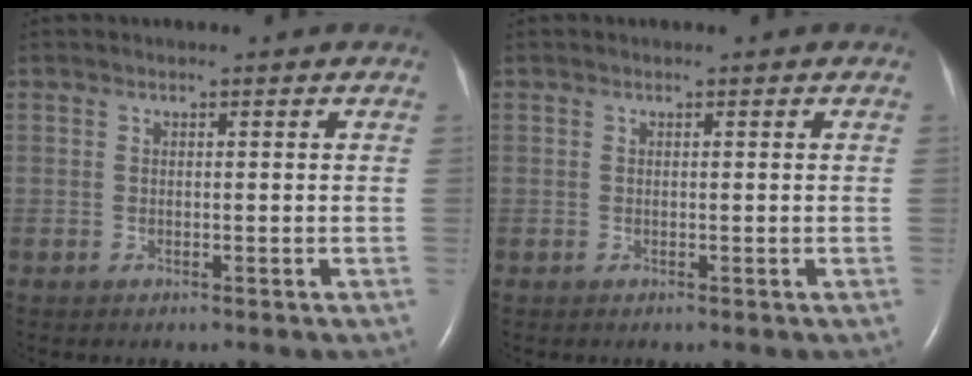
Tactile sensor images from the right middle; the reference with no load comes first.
{"total": 0.0}